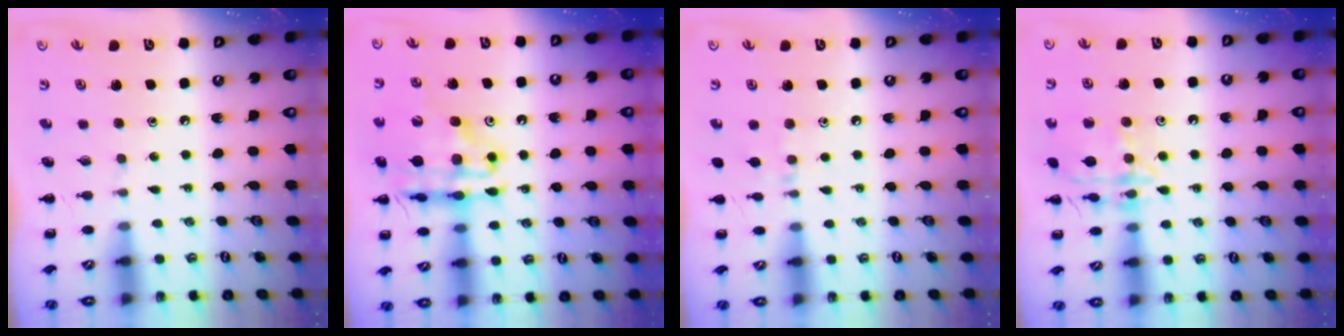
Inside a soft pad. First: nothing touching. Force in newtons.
{"total": 19.3, "press": 18.8, "slide": 4.2}
{"total": 5.3, "press": 5.0, "slide": 1.8}
{"total": 13.5, "press": 13.5, "slide": 1.1}